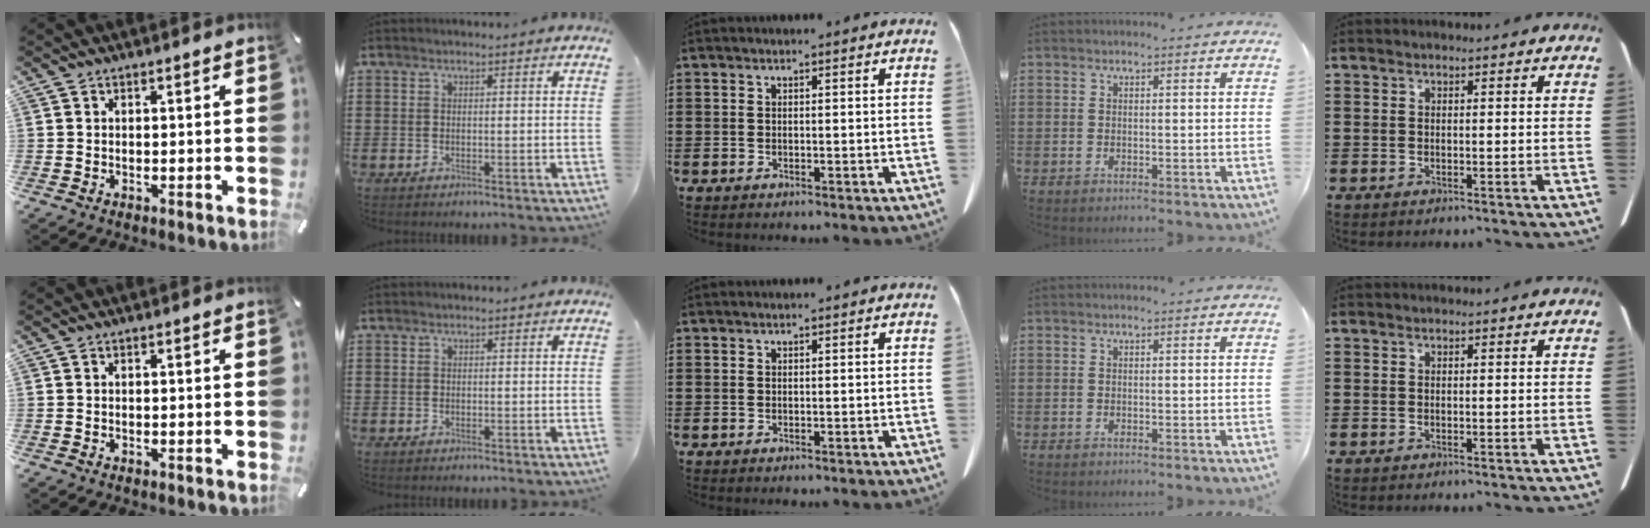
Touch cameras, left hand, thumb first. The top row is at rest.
{}